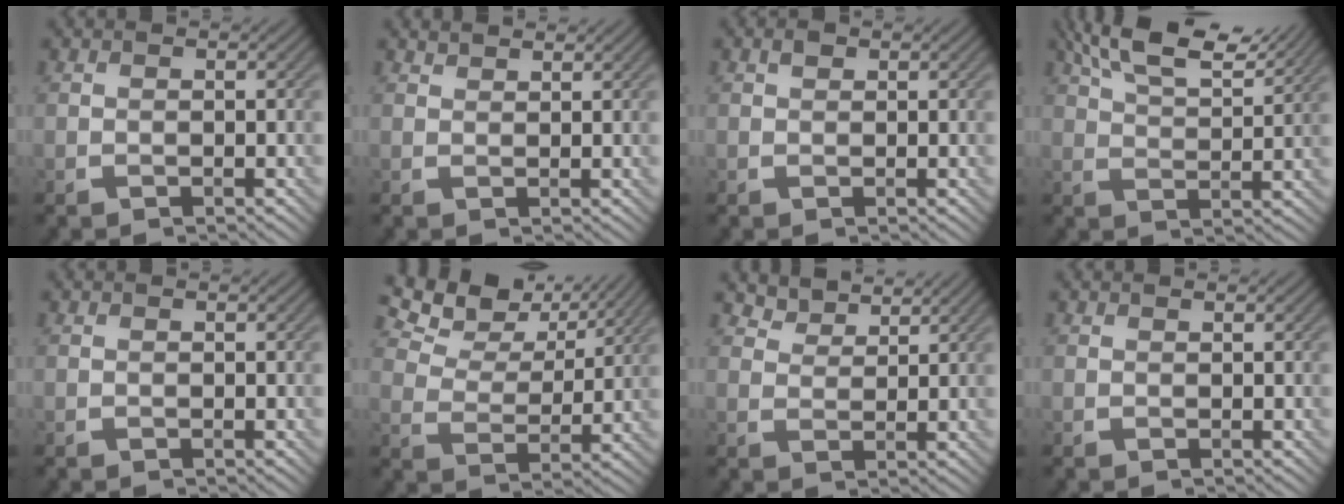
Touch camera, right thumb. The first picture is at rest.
{"total": 1.2, "force": [1.2, 0.2, 0.3], "torque": [-0.012, 0.000, 0.024]}
{"total": 0.9, "force": [0.5, 0.6, 0.5], "torque": [-0.008, 0.000, 0.007]}
{"total": 10.2, "force": [7.3, 2.8, 6.6], "torque": [-0.136, 0.013, 0.129]}
{"total": 0.0}
{"total": 11.1, "force": [8.2, 4.8, 5.7], "torque": [-0.137, -0.012, 0.141]}
{"total": 3.0, "force": [2.8, 1.0, 0.7], "torque": [-0.015, -0.003, 0.063]}
{"total": 0.0}